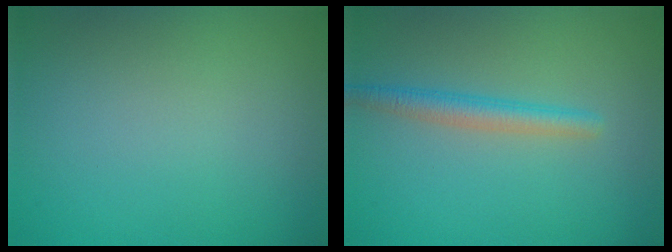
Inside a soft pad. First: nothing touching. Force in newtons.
{"total": 2.4, "press": 2.4, "slide": 0.1}